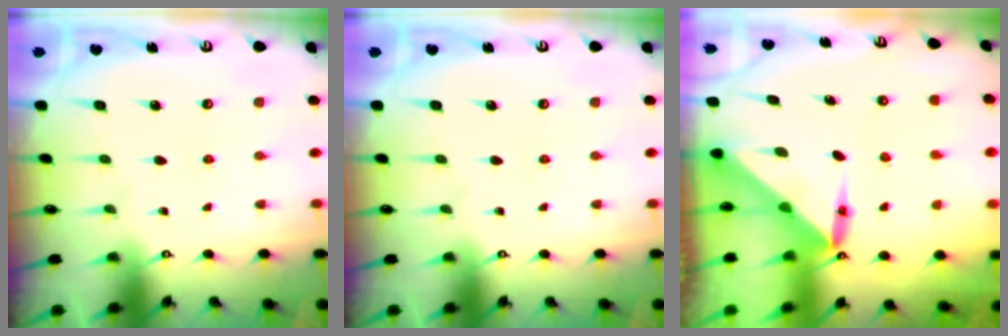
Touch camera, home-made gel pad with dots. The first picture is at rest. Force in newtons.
{"total": 0.0}
{"total": 3.9, "press": 3.9, "slide": 0.5}